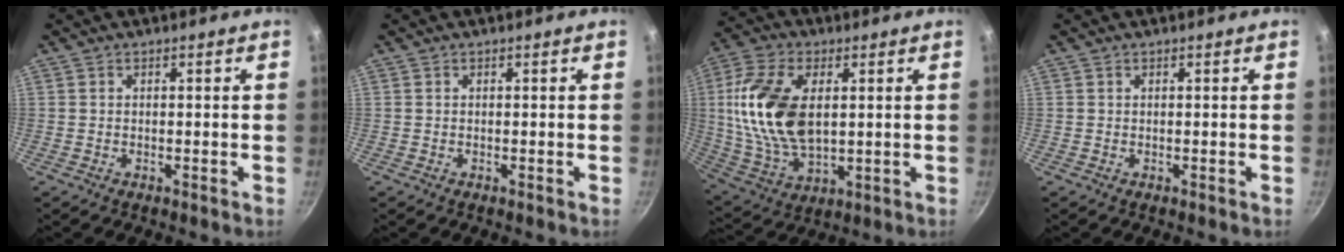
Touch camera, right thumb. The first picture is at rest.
{"total": 0.0}
{"total": 18.3, "force": [2.8, 10.5, 14.7], "torque": [-0.279, -0.004, 0.057]}
{"total": 0.0}